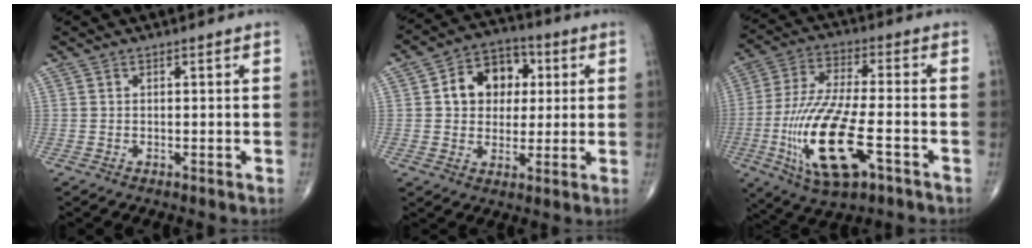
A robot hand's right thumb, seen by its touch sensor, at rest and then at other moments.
{"total": 11.5, "force": [2.4, 8.9, 6.9], "torque": [-0.061, 0.011, 0.031]}
{"total": 19.2, "force": [-6.0, 6.6, 16.9], "torque": [-0.360, 0.012, -0.099]}